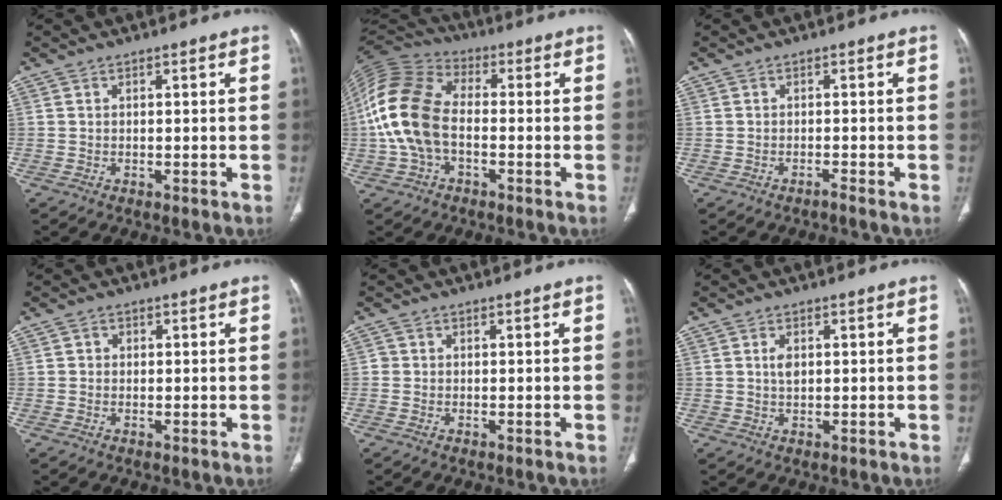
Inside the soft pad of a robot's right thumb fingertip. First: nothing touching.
{"total": 16.2, "force": [-1.2, 10.4, 12.4], "torque": [-0.266, 0.026, -0.026]}
{"total": 0.8, "force": [-0.7, -0.2, 0.3], "torque": [-0.009, 0.006, -0.013]}
{"total": 1.2, "force": [0.1, 1.1, 0.3], "torque": [0.001, 0.003, 0.000]}
{"total": 0.8, "force": [-0.1, 0.8, 0.1], "torque": [0.002, 0.004, -0.001]}
{"total": 2.1, "force": [0.5, 1.3, 1.6], "torque": [-0.027, -0.002, 0.011]}